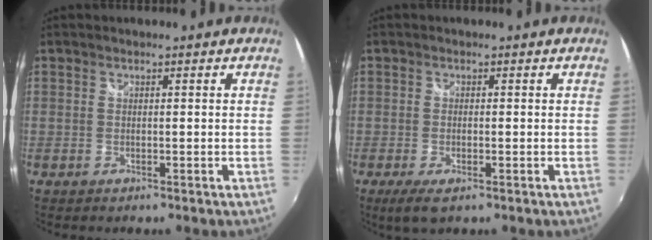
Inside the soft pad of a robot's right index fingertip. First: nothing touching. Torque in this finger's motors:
{"motor_torque": [0.19, 0.12, 0.41, 0.05]}